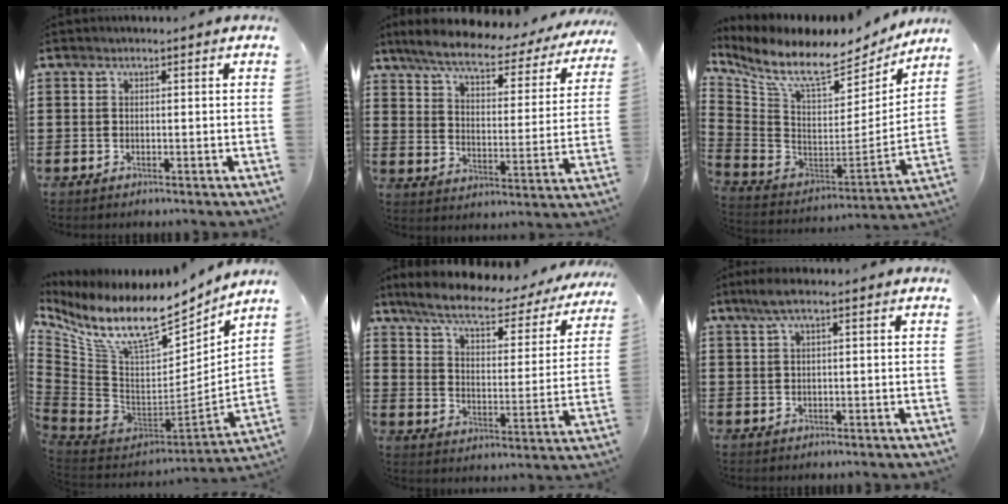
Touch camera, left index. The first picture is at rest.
{"total": 6.8, "force": [5.6, 1.1, 3.8], "torque": [-0.097, -0.030, 0.092]}
{"total": 9.2, "force": [7.4, 2.7, 4.8], "torque": [-0.127, -0.058, 0.130]}
{"total": 13.0, "force": [9.3, 4.1, 8.1], "torque": [-0.195, -0.074, 0.161]}
{"total": 7.5, "force": [5.9, 1.3, 4.4], "torque": [-0.102, -0.032, 0.095]}
{"total": 2.4, "force": [0.9, 0.2, 2.2], "torque": [-0.051, -0.002, 0.015]}